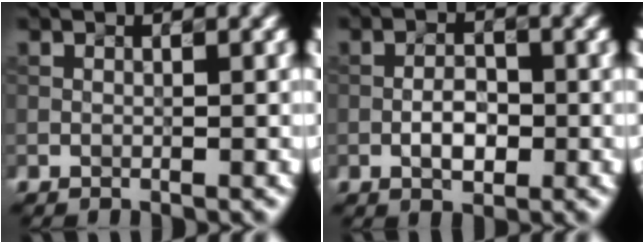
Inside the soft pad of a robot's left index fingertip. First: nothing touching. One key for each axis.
{"total": 2.2, "fx": -0.9, "fy": 1.1, "fz": 1.7, "tx": -0.031, "ty": 0.003, "tz": -0.008}